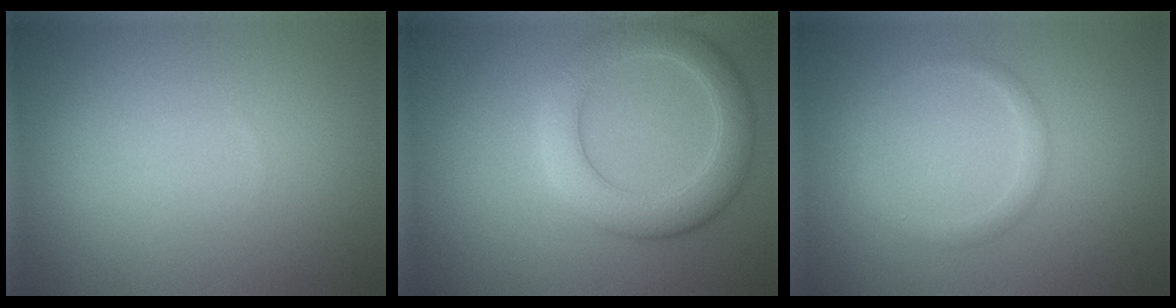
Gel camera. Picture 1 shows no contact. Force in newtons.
{"total": 5.1, "press": 5.1, "slide": 0.4}
{"total": 1.3, "press": 1.3, "slide": 0.0}